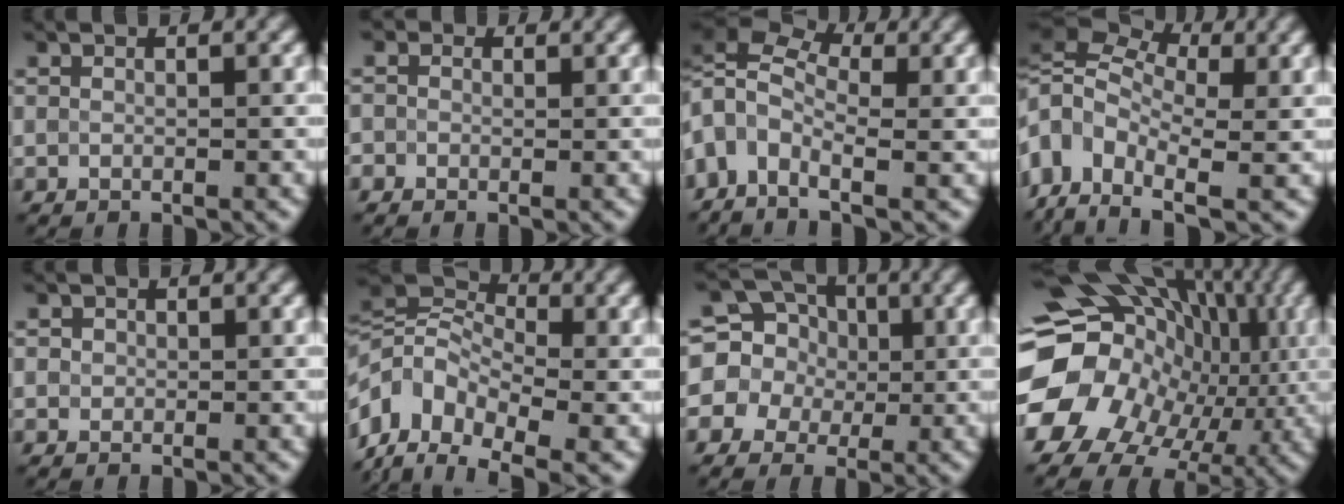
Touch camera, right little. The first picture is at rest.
{"total": 2.2, "force": [0.6, 1.9, 0.8], "torque": [-0.002, 0.004, -0.017]}
{"total": 7.4, "force": [0.3, 4.6, 5.8], "torque": [-0.131, 0.016, 0.002]}
{"total": 9.2, "force": [0.0, 6.2, 6.8], "torque": [-0.153, 0.008, 0.003]}
{"total": 0.9, "force": [0.2, 0.9, 0.2], "torque": [0.002, -0.001, -0.001]}
{"total": 10.3, "force": [-3.1, 7.0, 6.9], "torque": [-0.151, 0.016, -0.080]}
{"total": 10.4, "force": [2.2, 9.3, 4.1], "torque": [-0.106, 0.043, 0.011]}
{"total": 18.5, "force": [-2.0, 15.1, 10.5], "torque": [-0.203, -0.007, -0.037]}